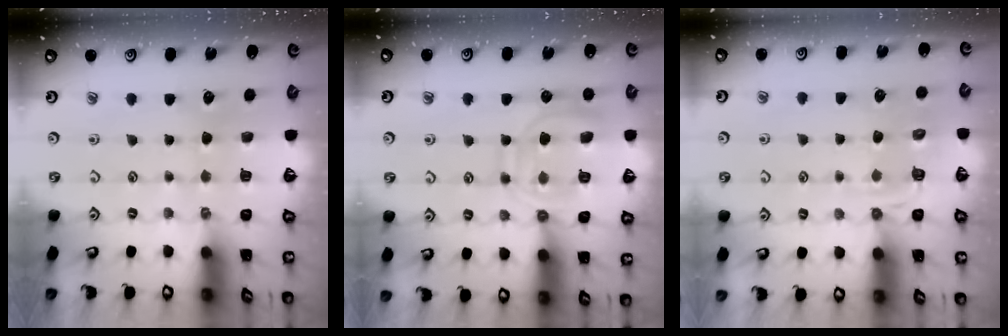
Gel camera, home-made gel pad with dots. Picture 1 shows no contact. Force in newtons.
{"total": 11.5, "press": 11.5, "slide": 1.1}
{"total": 5.6, "press": 5.3, "slide": 2.0}